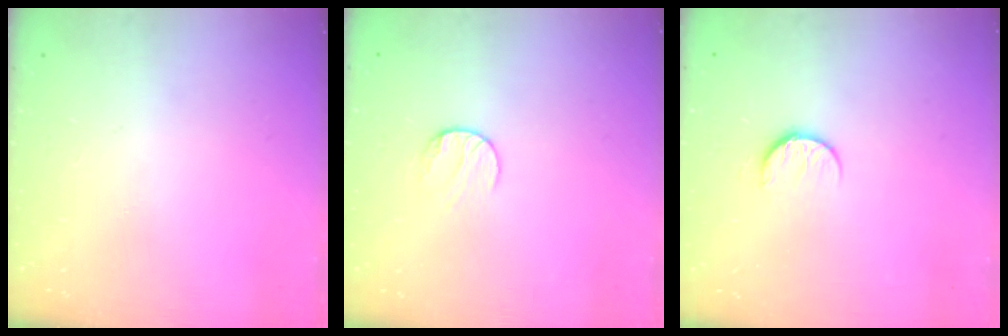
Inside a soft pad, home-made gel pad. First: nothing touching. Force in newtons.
{"total": 6.7, "press": 6.7, "slide": 0.5}
{"total": 7.7, "press": 7.6, "slide": 0.7}